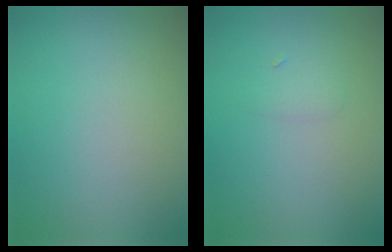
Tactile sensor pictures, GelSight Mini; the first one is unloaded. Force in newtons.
{"total": 0.8, "press": 0.8, "slide": 0.1}